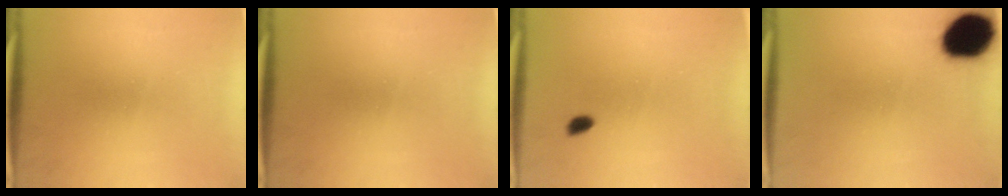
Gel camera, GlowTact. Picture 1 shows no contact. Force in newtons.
{"total": 0.0}
{"total": 1.4}
{"total": 14.4}